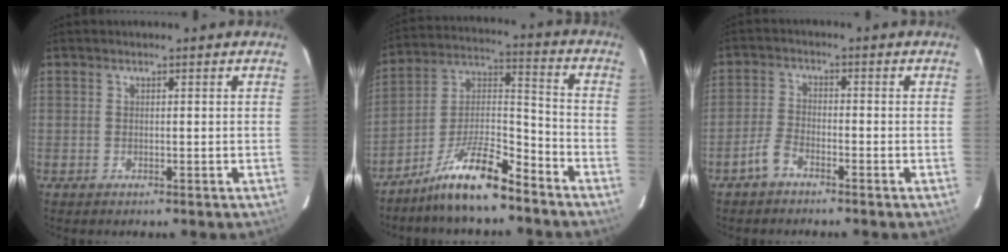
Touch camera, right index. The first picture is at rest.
{"total": 12.2, "force": [-9.5, 1.7, 7.4], "torque": [-0.143, 0.011, -0.172]}
{"total": 3.2, "force": [-2.4, 1.2, 1.7], "torque": [-0.043, 0.002, -0.049]}